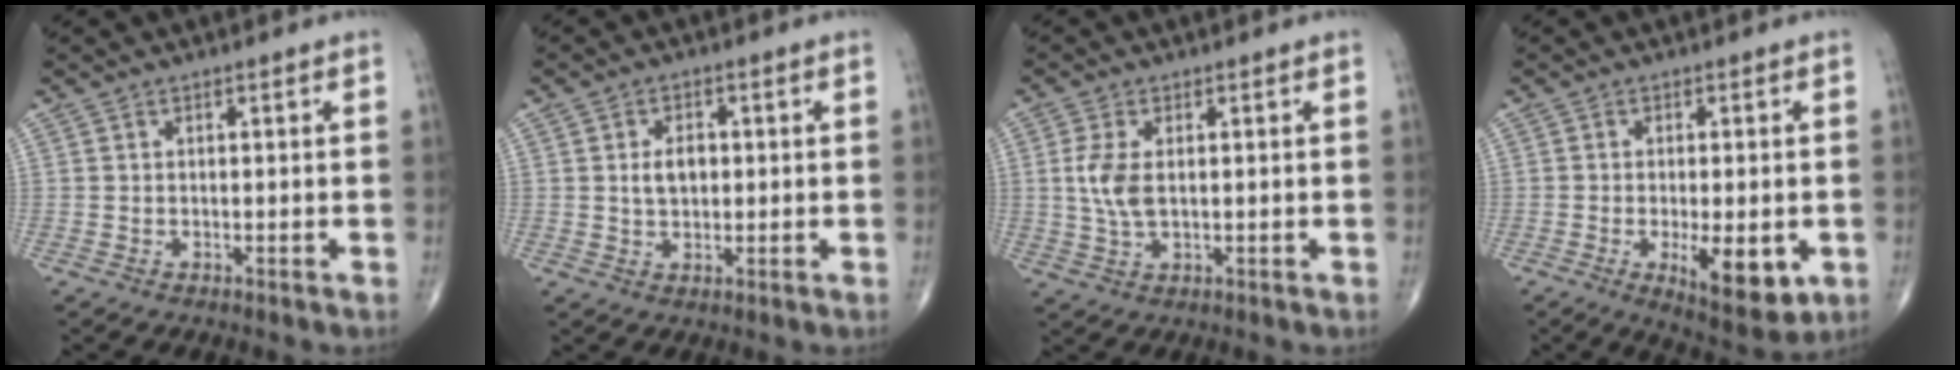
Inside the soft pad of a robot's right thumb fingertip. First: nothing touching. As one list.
[{"total": 4.4, "force": [0.4, 3.0, 3.2], "torque": [-0.046, 0.001, 0.008]}, {"total": 5.4, "force": [0.6, 2.8, 4.6], "torque": [-0.109, -0.002, 0.014]}, {"total": 10.7, "force": [-2.9, 4.1, 9.4], "torque": [-0.126, -0.018, -0.035]}]